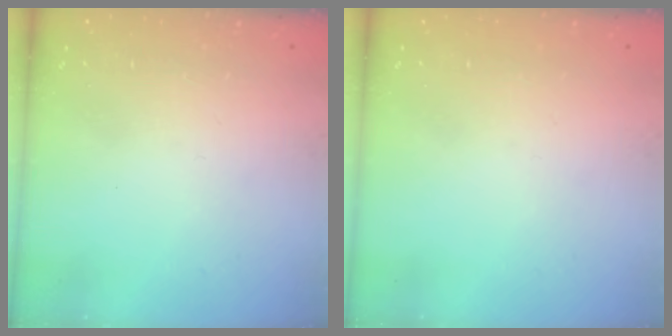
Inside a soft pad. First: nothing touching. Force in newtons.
{"total": 0.0}